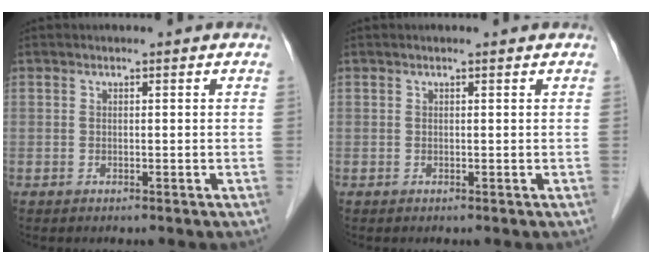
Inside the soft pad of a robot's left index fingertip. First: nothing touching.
{"total": 0.6, "force": [0.6, 0.0, 0.3], "torque": [-0.009, 0.006, 0.008]}